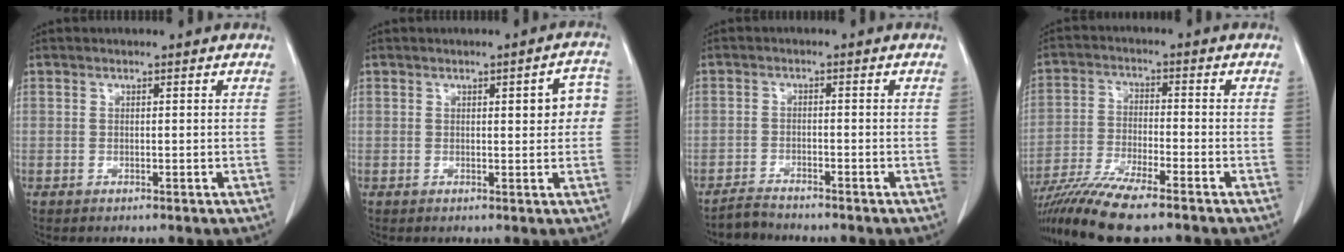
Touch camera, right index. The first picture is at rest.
{"total": 4.6, "force": [0.7, 1.4, 4.3], "torque": [-0.046, 0.014, 0.006]}
{"total": 2.6, "force": [-2.6, 0.2, 0.1], "torque": [-0.003, -0.009, -0.048]}
{"total": 12.1, "force": [-9.8, 0.6, 7.0], "torque": [-0.127, -0.029, -0.169]}